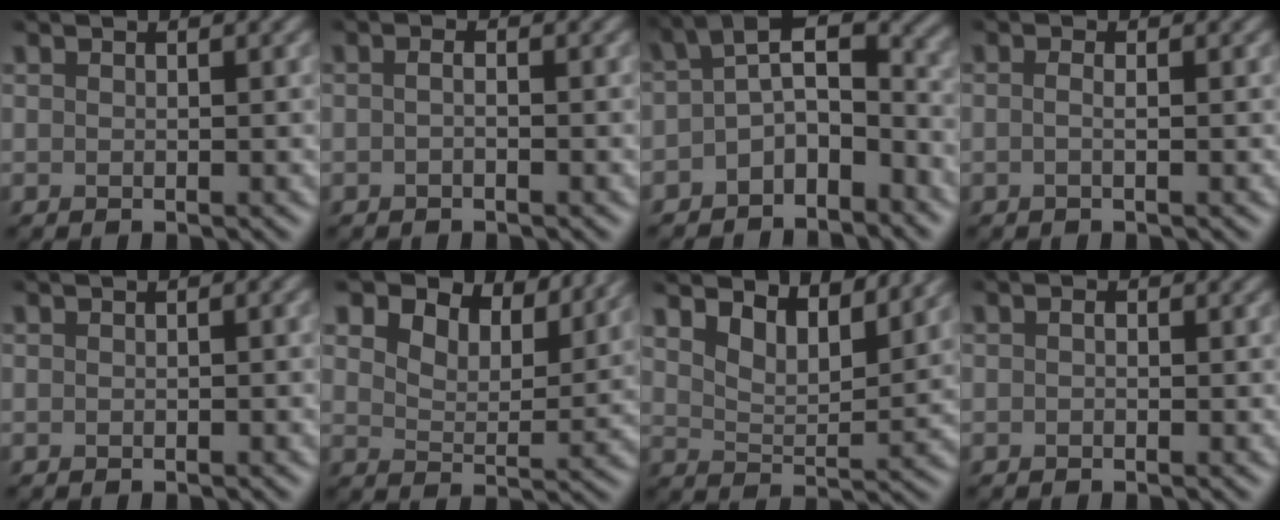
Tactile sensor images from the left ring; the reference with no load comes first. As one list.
[{"total": 0.8, "force": [-0.3, 0.2, 0.7], "torque": [-0.015, -0.004, -0.008]}, {"total": 5.1, "force": [-2.1, 2.3, 4.0], "torque": [-0.054, 0.009, -0.050]}, {"total": 1.3, "force": [0.0, 0.5, 1.1], "torque": [-0.006, -0.008, -0.014]}, {"total": 0.7, "force": [-0.2, 0.2, 0.7], "torque": [-0.011, 0.001, -0.003]}, {"total": 8.8, "force": [6.8, 3.8, 4.1], "torque": [-0.067, -0.002, 0.093]}, {"total": 5.2, "force": [3.6, 2.0, 3.1], "torque": [-0.057, 0.000, 0.053]}, {"total": 0.5, "force": [-0.1, 0.3, 0.4], "torque": [-0.007, -0.001, -0.004]}]